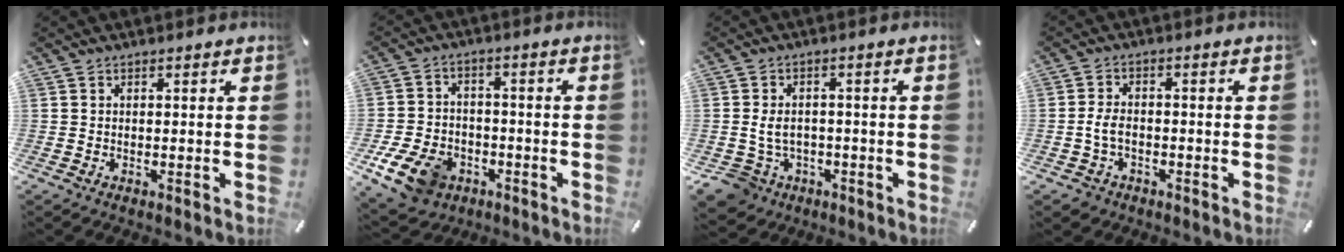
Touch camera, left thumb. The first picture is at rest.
{"total": 11.1, "force": [-5.5, 7.9, 5.5], "torque": [-0.106, 0.032, -0.100]}
{"total": 6.6, "force": [-1.4, 5.8, 3.0], "torque": [-0.091, 0.007, -0.027]}
{"total": 4.8, "force": [-1.4, 3.5, 3.0], "torque": [-0.075, 0.005, -0.031]}